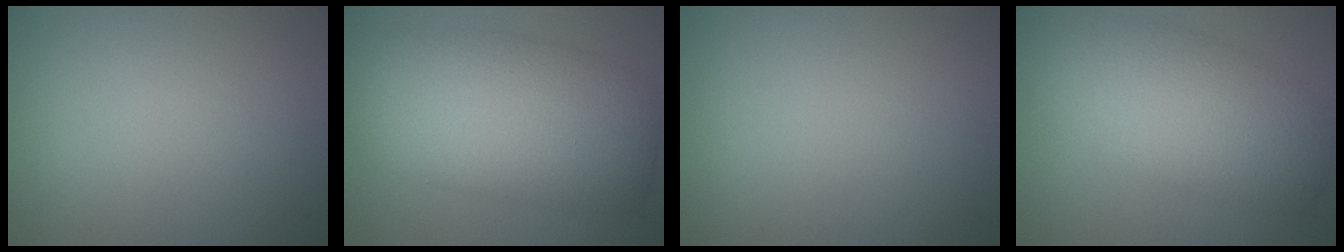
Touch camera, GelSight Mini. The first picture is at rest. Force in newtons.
{"total": 10.6, "press": 10.6, "slide": 0.3}
{"total": 0.0}
{"total": 7.5, "press": 7.5, "slide": 0.2}